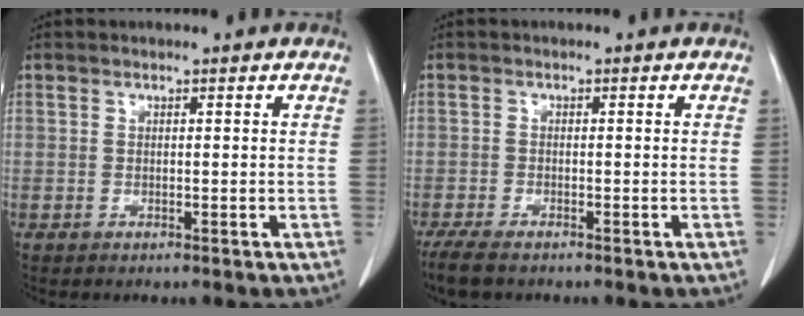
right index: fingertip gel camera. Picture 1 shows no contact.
{"total": 4.7, "force": [-3.7, 1.4, 2.6], "torque": [-0.050, -0.012, -0.063]}